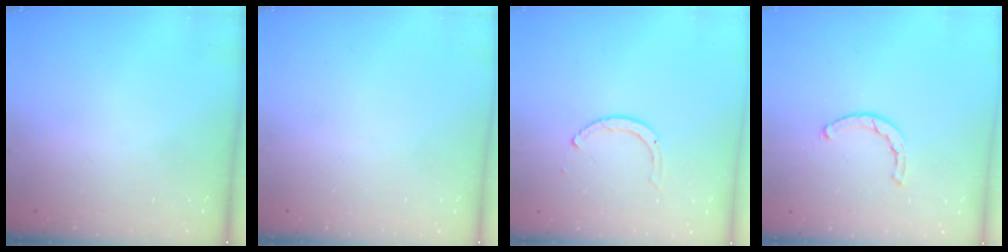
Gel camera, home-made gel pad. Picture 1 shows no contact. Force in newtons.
{"total": 0.0}
{"total": 2.6, "press": 2.6, "slide": 0.3}
{"total": 2.0, "press": 2.0, "slide": 0.2}